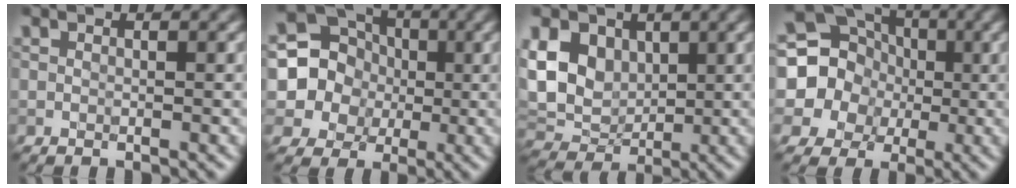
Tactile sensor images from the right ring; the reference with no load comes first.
{"total": 10.0, "force": [0.6, 9.6, 2.7], "torque": [-0.069, 0.029, 0.006]}
{"total": 9.3, "force": [2.2, 7.2, 5.4], "torque": [-0.122, 0.017, 0.027]}
{"total": 12.8, "force": [0.9, 12.2, 3.8], "torque": [-0.101, 0.032, -0.013]}